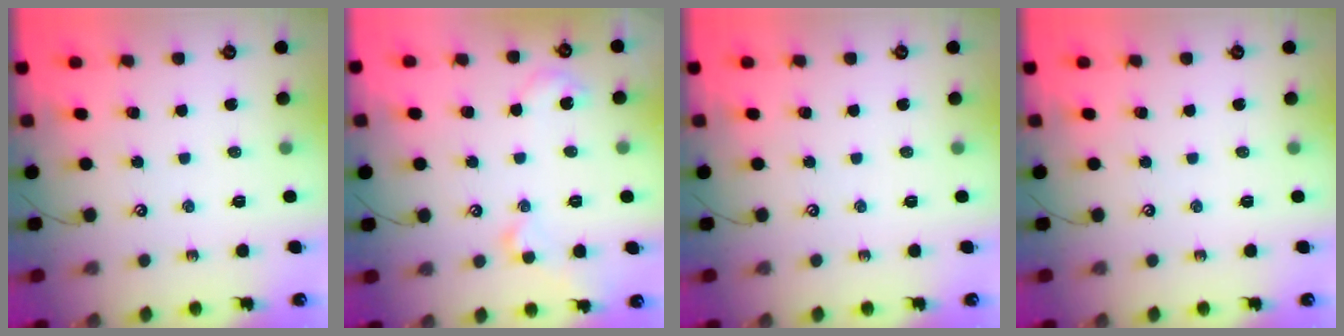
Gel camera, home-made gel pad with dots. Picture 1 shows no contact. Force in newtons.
{"total": 2.1, "press": 2.1, "slide": 0.1}
{"total": 0.0}
{"total": 0.0}